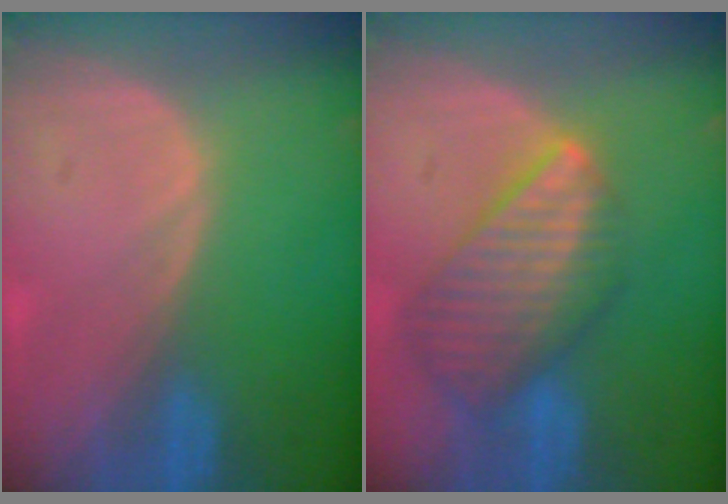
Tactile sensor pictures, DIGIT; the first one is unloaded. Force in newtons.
{"total": 9.2, "press": 8.0, "slide": 4.5}